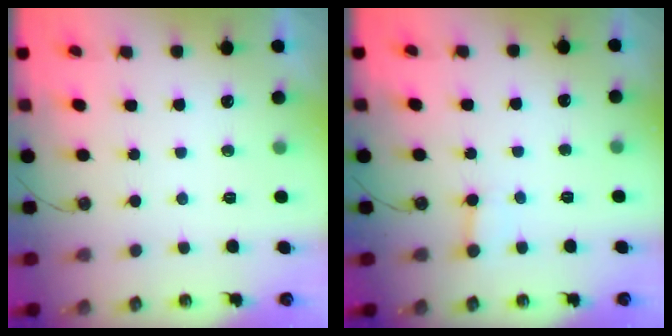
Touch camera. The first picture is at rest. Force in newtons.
{"total": 2.4, "press": 2.4, "slide": 0.4}